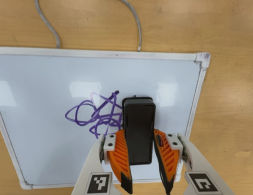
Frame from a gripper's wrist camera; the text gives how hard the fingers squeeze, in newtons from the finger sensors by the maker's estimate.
{"total": 9.6, "left": 8.8, "right": 10.3}